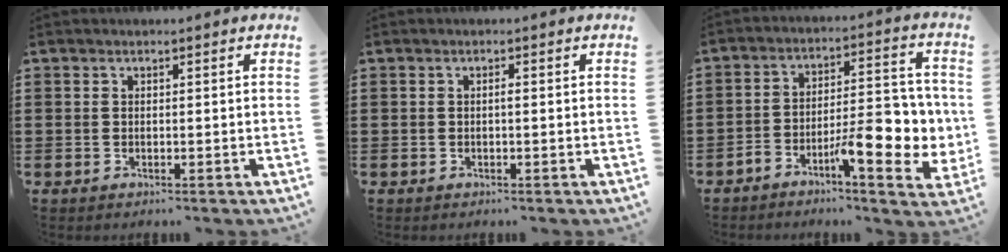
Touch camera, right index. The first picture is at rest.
{"total": 0.6, "force": [-0.1, 0.1, 0.6], "torque": [-0.011, -0.003, -0.002]}
{"total": 10.5, "force": [-4.1, 3.7, 8.9], "torque": [-0.127, 0.000, -0.071]}